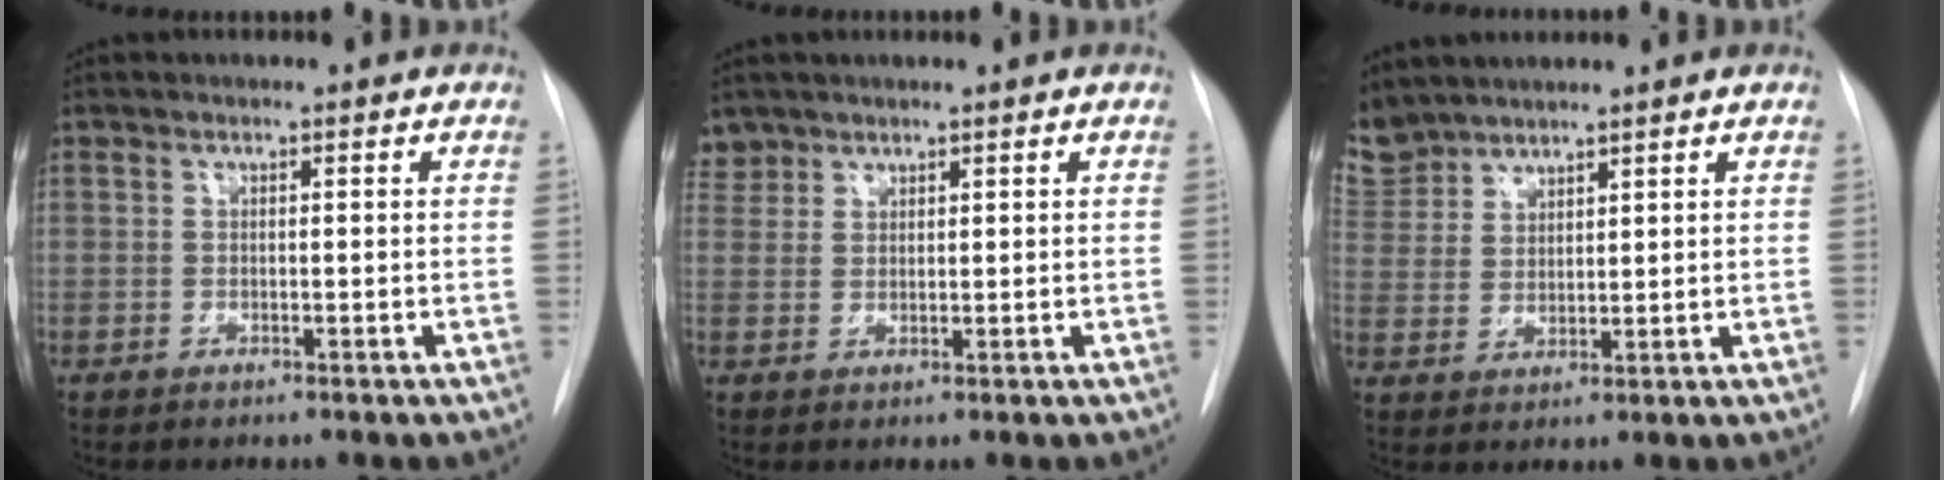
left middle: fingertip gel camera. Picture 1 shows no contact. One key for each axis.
{"total": 2.7, "fx": 2.2, "fy": 1.5, "fz": -0.3, "tx": 0.012, "ty": 0.007, "tz": 0.043}
{"total": 7.2, "fx": 6.6, "fy": 2.9, "fz": 0.3, "tx": -0.008, "ty": 0.006, "tz": 0.141}